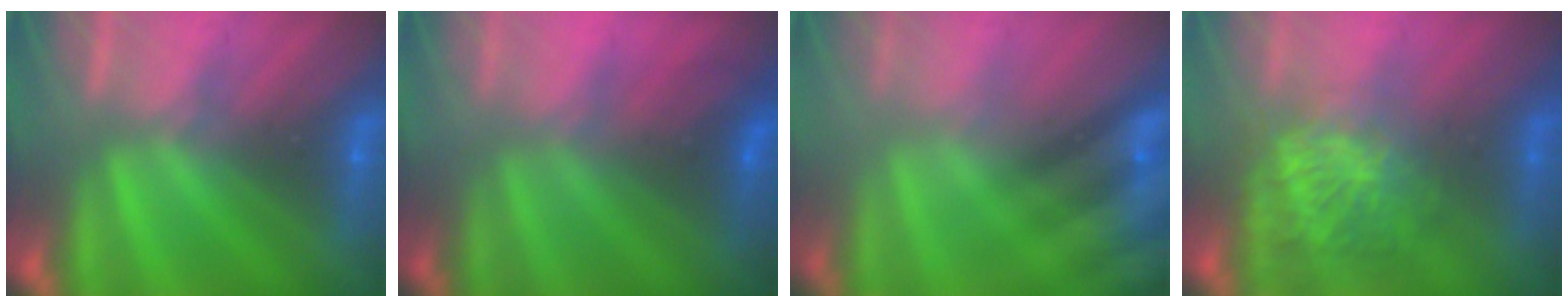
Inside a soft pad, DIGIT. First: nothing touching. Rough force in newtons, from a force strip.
{"total": 3.0}
{"total": 9.4}
{"total": 3.5}